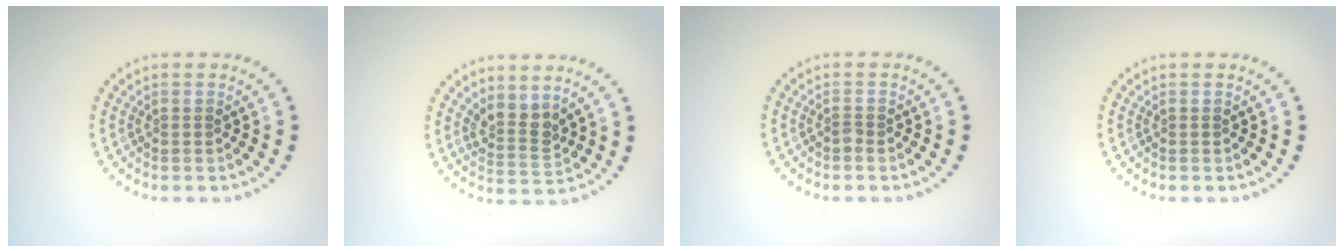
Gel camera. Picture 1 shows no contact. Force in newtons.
{"total": 2.6, "press": 1.9, "slide": 1.7}
{"total": 0.6, "press": 0.4, "slide": 0.4}
{"total": 0.0}